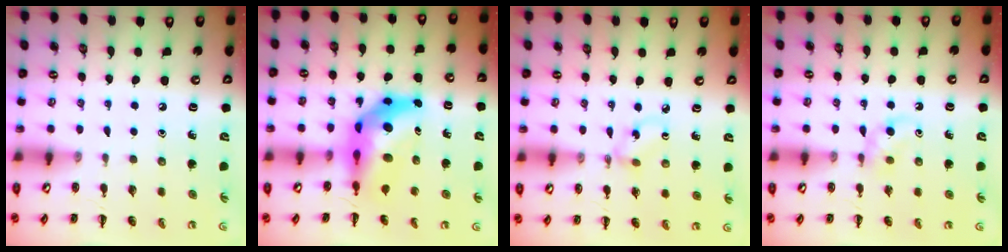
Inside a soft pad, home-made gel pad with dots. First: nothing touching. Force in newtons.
{"total": 9.7, "press": 9.3, "slide": 2.8}
{"total": 1.8, "press": 1.7, "slide": 0.6}
{"total": 4.7, "press": 4.6, "slide": 1.0}